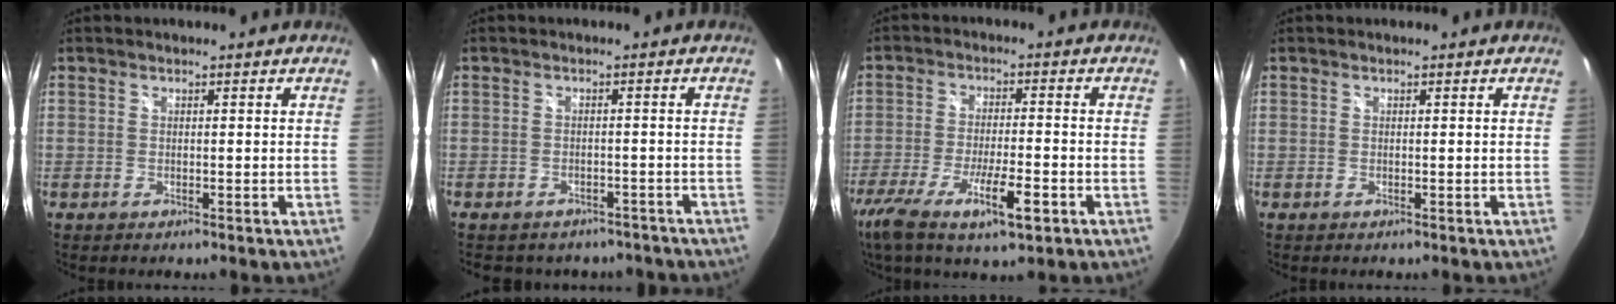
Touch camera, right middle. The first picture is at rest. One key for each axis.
{"total": 9.2, "fx": -7.5, "fy": 4.4, "fz": 3.0, "tx": -0.061, "ty": -0.004, "tz": -0.087}
{"total": 14.2, "fx": -7.9, "fy": 3.3, "fz": 11.3, "tx": -0.231, "ty": -0.041, "tz": -0.139}
{"total": 0.0}